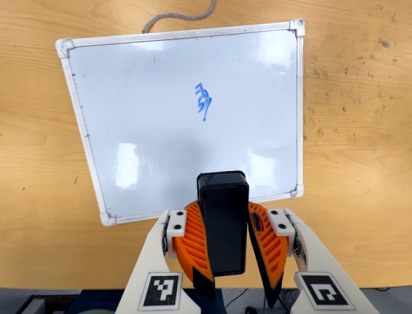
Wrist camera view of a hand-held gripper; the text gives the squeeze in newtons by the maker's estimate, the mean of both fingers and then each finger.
{"total": 10.7, "left": 10.4, "right": 11.0}